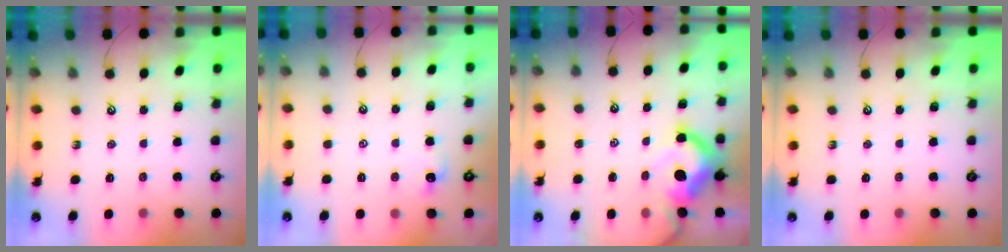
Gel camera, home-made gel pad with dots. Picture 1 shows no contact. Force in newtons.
{"total": 1.3, "press": 1.1, "slide": 0.6}
{"total": 10.8, "press": 10.6, "slide": 1.7}
{"total": 0.0}